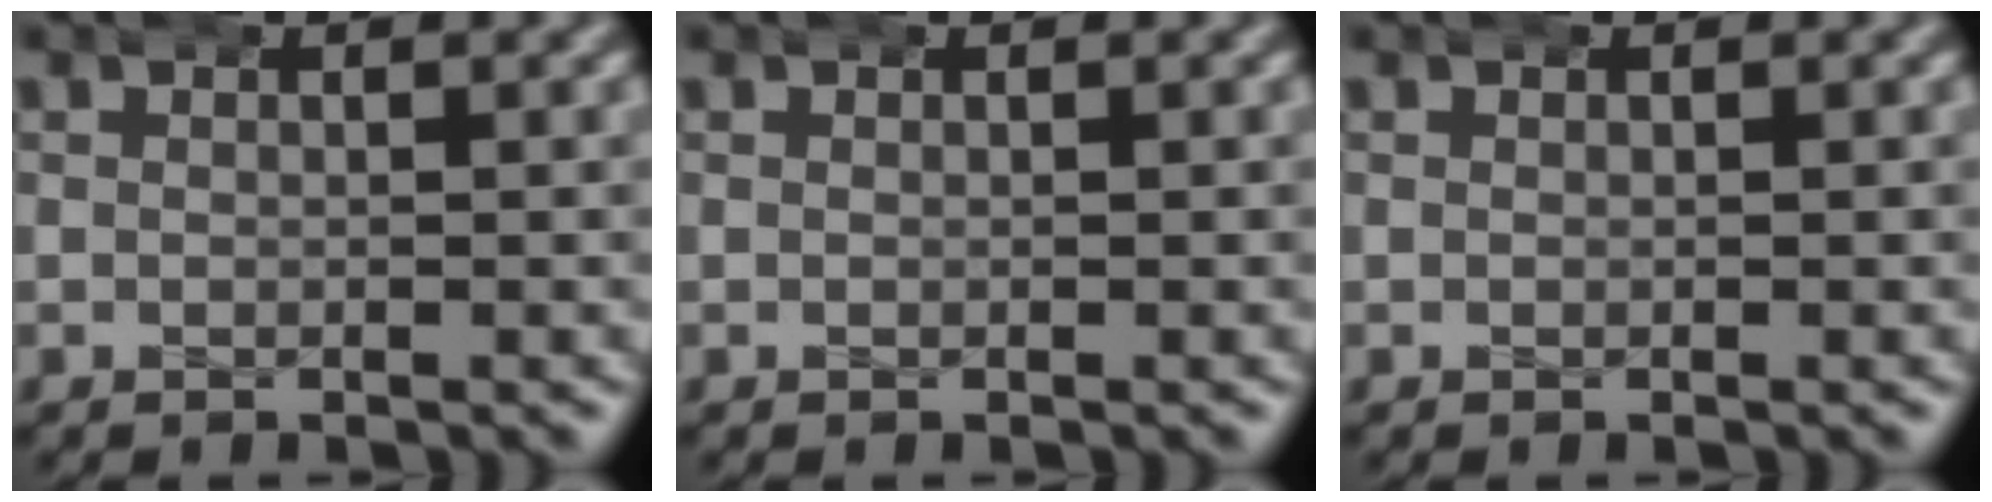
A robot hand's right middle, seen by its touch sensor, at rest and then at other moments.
{"total": 0.0}
{"total": 0.0}